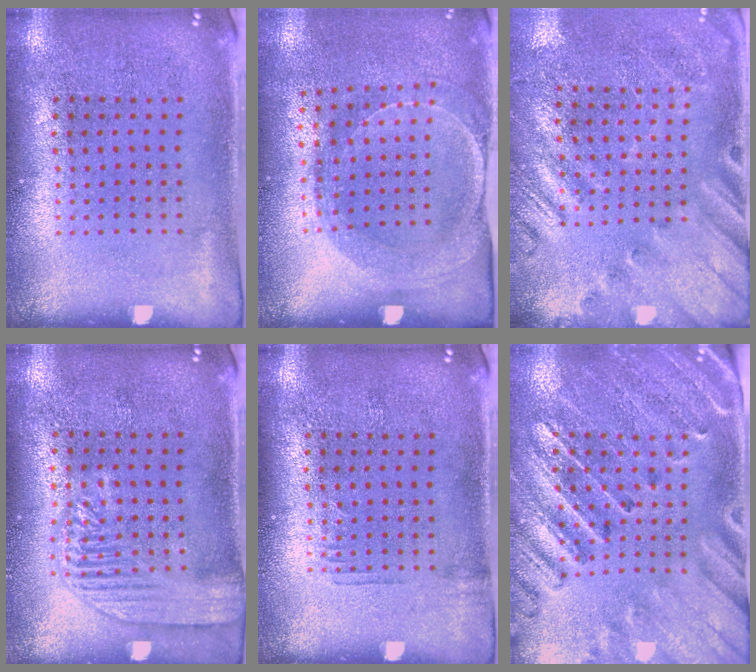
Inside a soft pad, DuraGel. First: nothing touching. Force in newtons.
{"total": 1.5, "press": 1.4, "slide": 0.4}
{"total": 2.4, "press": 2.0, "slide": 1.3}
{"total": 1.8, "press": 1.7, "slide": 0.2}
{"total": 0.6, "press": 0.6, "slide": 0.2}
{"total": 2.8, "press": 2.7, "slide": 0.8}